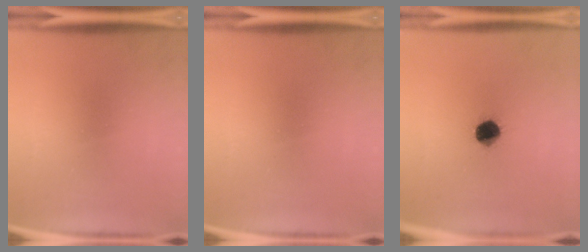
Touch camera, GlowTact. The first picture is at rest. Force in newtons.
{"total": 0.0}
{"total": 7.3}